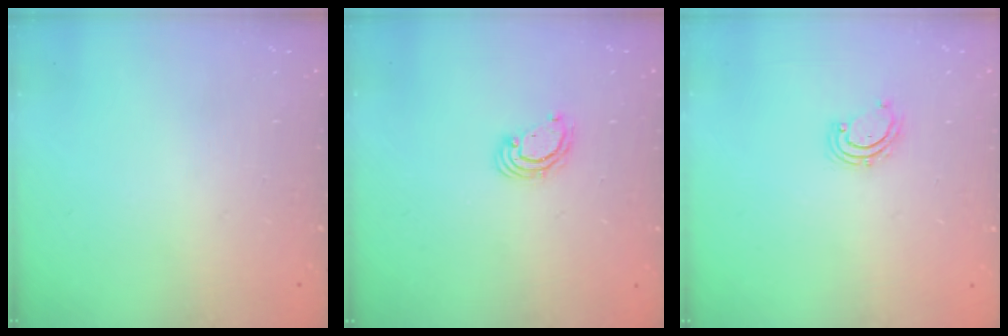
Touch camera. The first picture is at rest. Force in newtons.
{"total": 3.8, "press": 3.8, "slide": 0.2}
{"total": 2.9, "press": 2.9, "slide": 0.4}